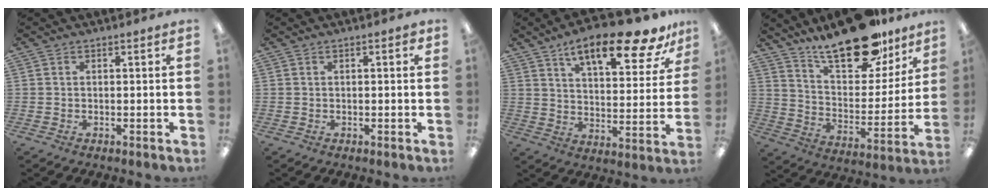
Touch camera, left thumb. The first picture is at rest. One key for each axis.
{"total": 1.6, "fx": 0.5, "fy": 0.5, "fz": 1.4, "tx": -0.020, "ty": 0.001, "tz": 0.006}
{"total": 17.6, "fx": 12.6, "fy": 5.3, "fz": 11.1, "tx": -0.165, "ty": -0.072, "tz": 0.202}
{"total": 23.4, "fx": 18.1, "fy": 9.2, "fz": 11.6, "tx": -0.174, "ty": -0.117, "tz": 0.311}